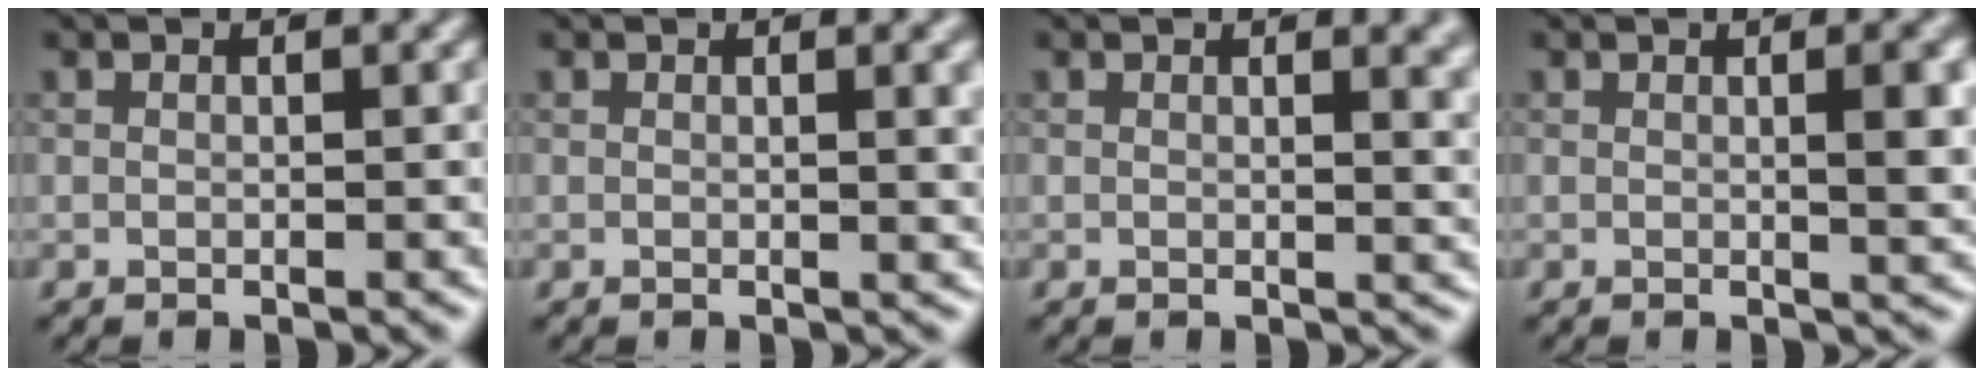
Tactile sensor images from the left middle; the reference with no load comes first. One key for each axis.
{"total": 2.3, "fx": 0.6, "fy": 0.7, "fz": 2.1, "tx": -0.019, "ty": 0.003, "tz": 0.005}
{"total": 2.8, "fx": 1.2, "fy": 1.1, "fz": 2.3, "tx": -0.014, "ty": 0.001, "tz": 0.014}
{"total": 3.6, "fx": 0.4, "fy": 0.9, "fz": 3.4, "tx": -0.040, "ty": 0.004, "tz": 0.004}